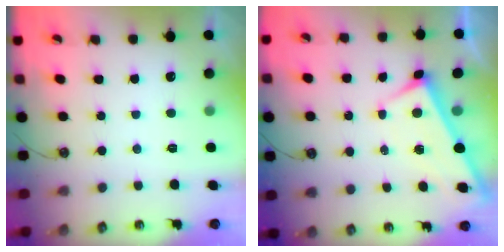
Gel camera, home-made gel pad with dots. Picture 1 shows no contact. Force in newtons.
{"total": 3.1, "press": 3.1, "slide": 0.1}